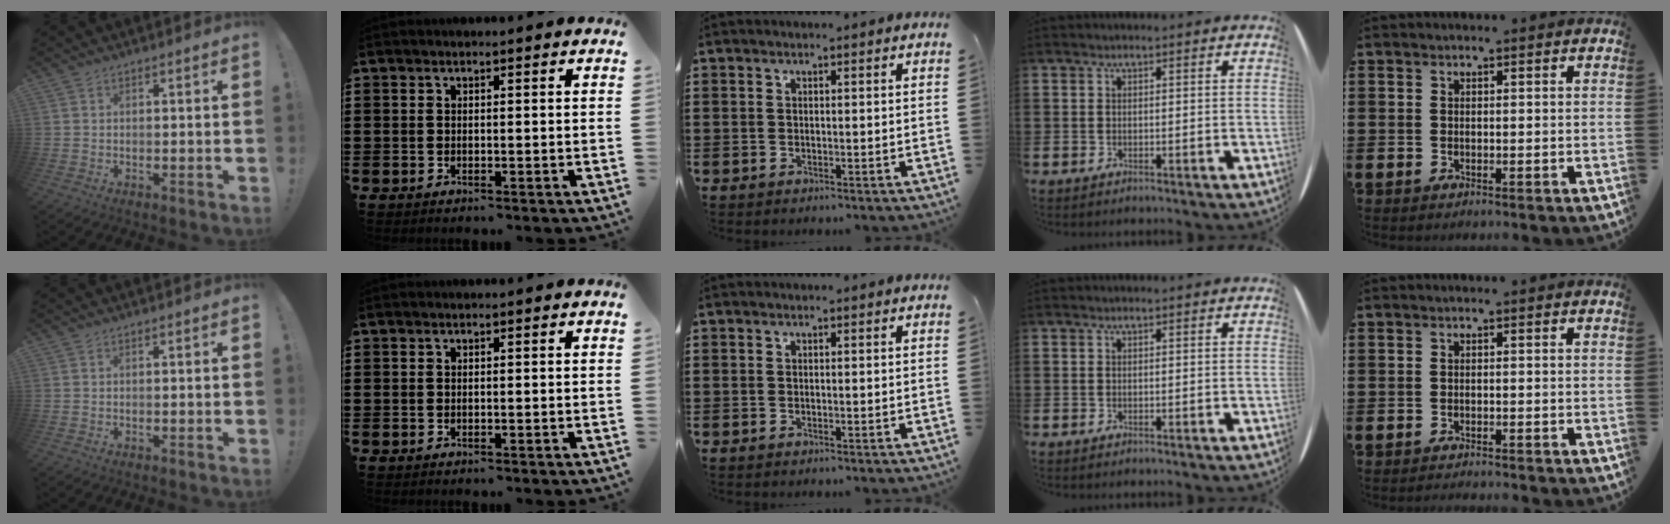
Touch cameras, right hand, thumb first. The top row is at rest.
{"little": {"total": 0.8, "force": [-0.8, -0.1, 0.0], "torque": [0.000, -0.001, -0.017]}}